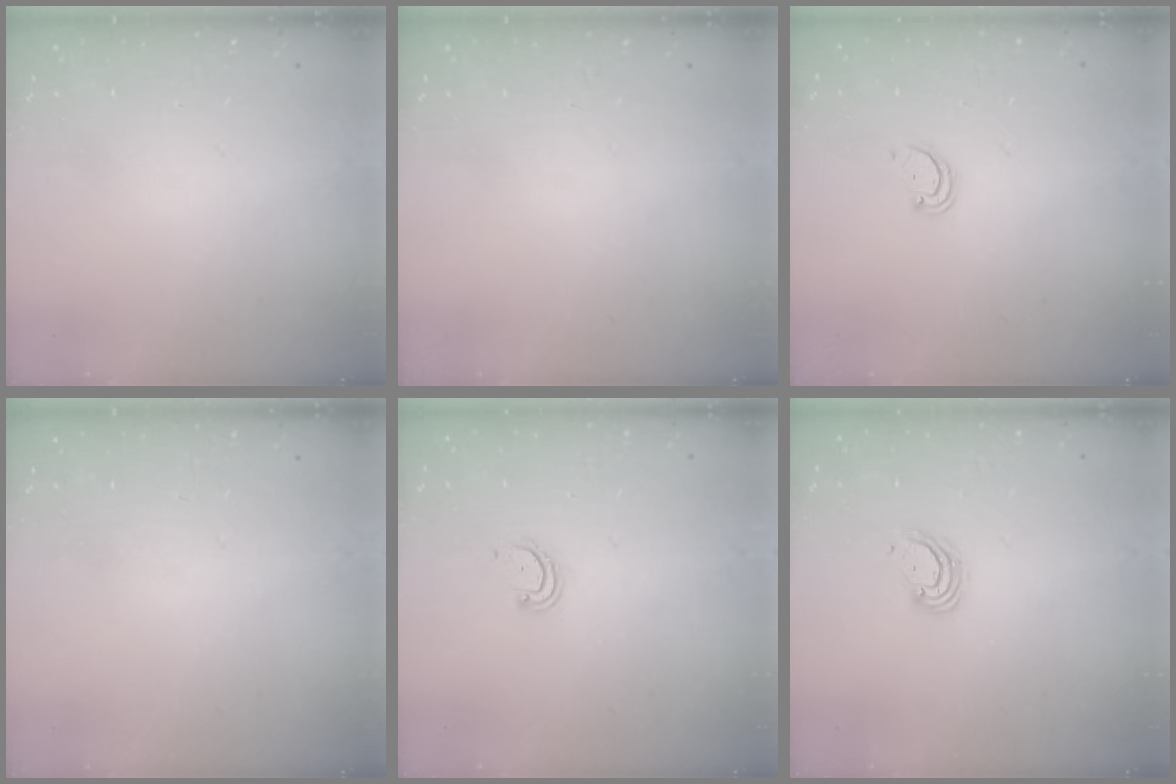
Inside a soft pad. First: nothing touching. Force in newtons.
{"total": 0.0}
{"total": 1.6, "press": 1.6, "slide": 0.1}
{"total": 0.0}
{"total": 2.5, "press": 2.5, "slide": 0.2}
{"total": 3.9, "press": 3.8, "slide": 0.4}